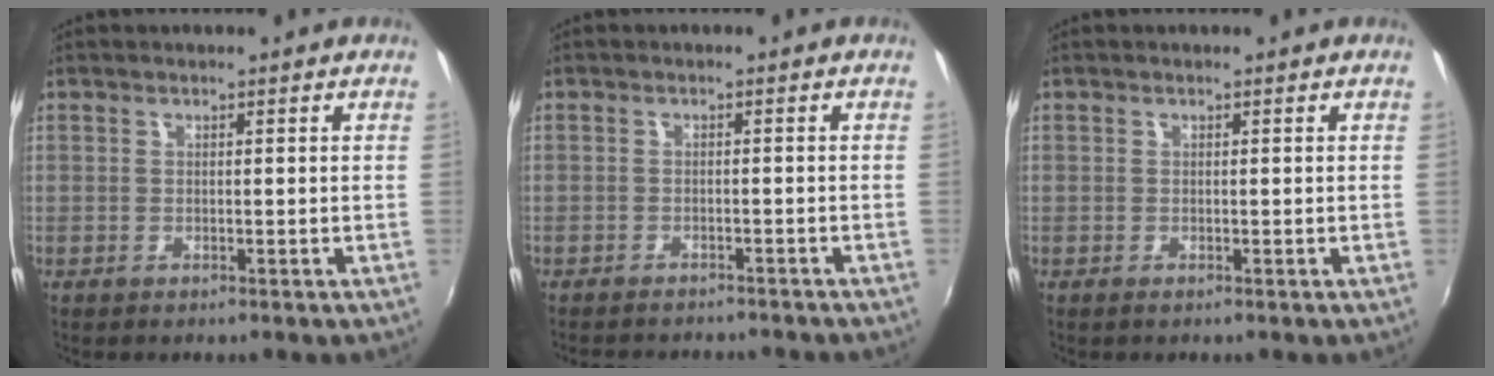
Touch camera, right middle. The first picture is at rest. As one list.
[{"total": 7.3, "force": [-6.7, 1.4, 2.6], "torque": [-0.062, -0.014, -0.094]}, {"total": 0.0}]